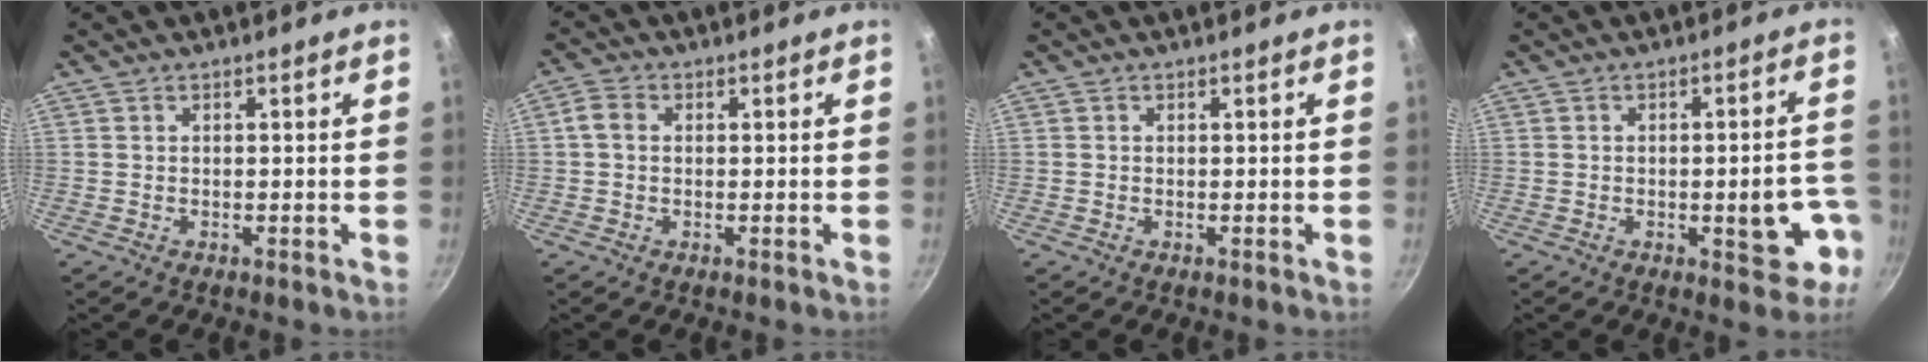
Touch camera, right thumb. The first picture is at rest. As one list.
[{"total": 2.7, "force": [0.1, 2.1, 1.7], "torque": [-0.038, 0.009, -0.003]}, {"total": 0.0}, {"total": 8.7, "force": [-2.7, 3.9, 7.3], "torque": [-0.057, 0.026, -0.030]}]